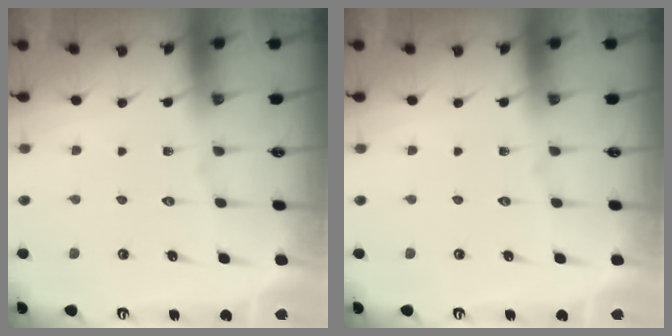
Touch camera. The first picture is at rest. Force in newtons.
{"total": 0.0}